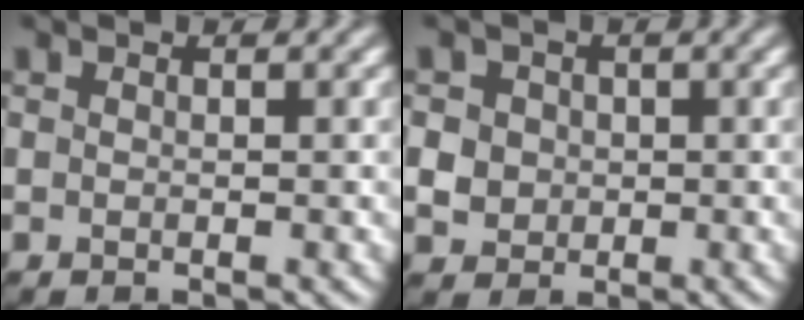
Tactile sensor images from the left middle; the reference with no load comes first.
{"total": 4.8, "force": [1.1, 4.2, 1.9], "torque": [-0.034, 0.026, 0.009]}